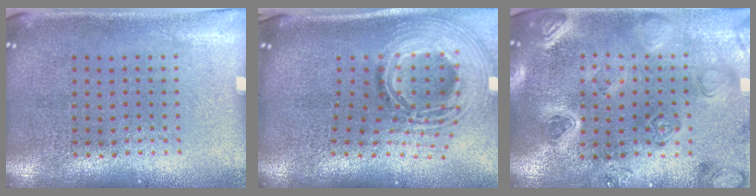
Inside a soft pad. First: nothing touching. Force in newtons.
{"total": 3.0, "press": 2.1, "slide": 2.1}
{"total": 2.3, "press": 2.3, "slide": 0.2}